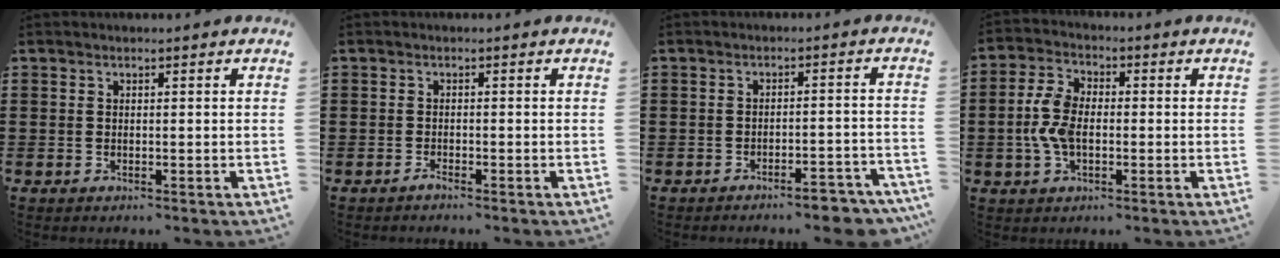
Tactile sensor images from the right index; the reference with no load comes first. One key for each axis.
{"total": 1.0, "fx": -0.9, "fy": 0.2, "fz": 0.2, "tx": -0.007, "ty": -0.001, "tz": -0.018}
{"total": 4.5, "fx": -4.0, "fy": 0.3, "fz": 1.9, "tx": -0.031, "ty": -0.003, "tz": -0.076}
{"total": 6.7, "fx": -0.8, "fy": 4.1, "fz": 5.2, "tx": -0.132, "ty": 0.000, "tz": -0.023}